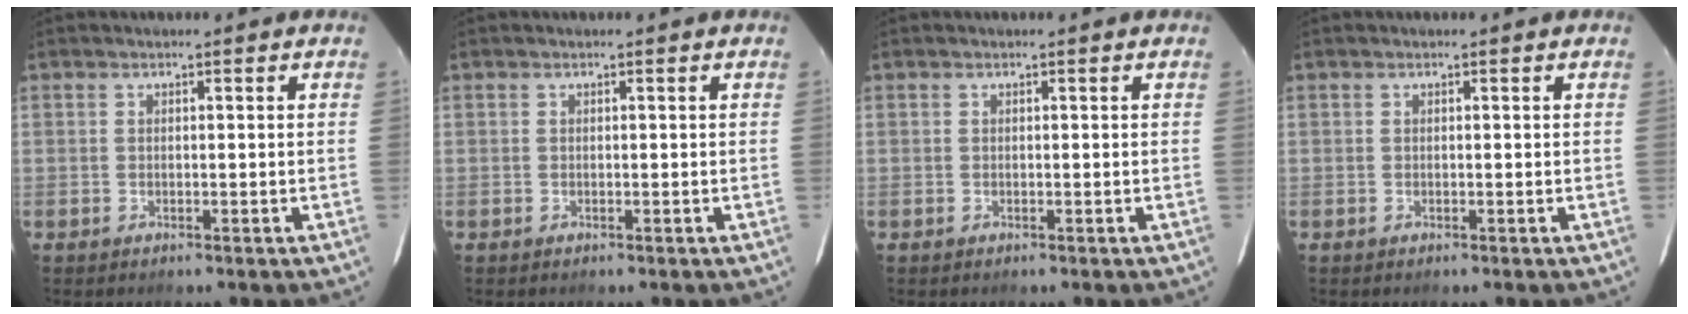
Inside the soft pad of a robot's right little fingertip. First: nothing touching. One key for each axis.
{"total": 0.0}
{"total": 0.0}
{"total": 0.0}